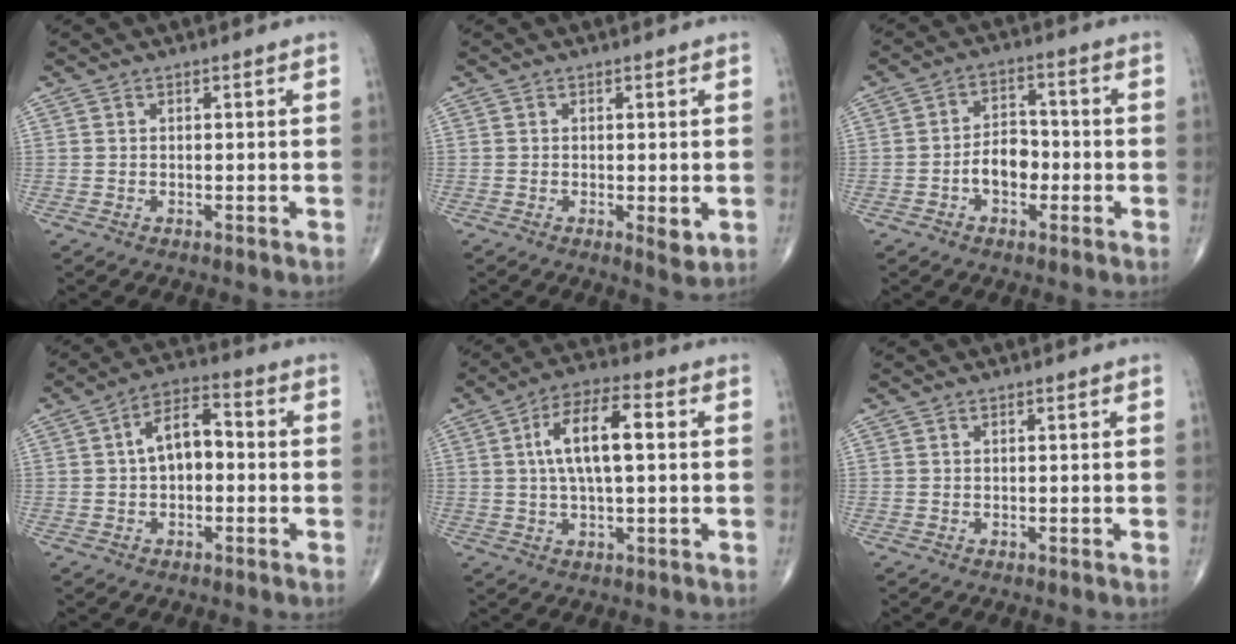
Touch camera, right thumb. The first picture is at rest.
{"total": 2.7, "force": [-0.6, 0.9, 2.5], "torque": [-0.038, -0.010, -0.011]}
{"total": 6.7, "force": [-2.0, 4.4, 4.6], "torque": [-0.055, 0.026, -0.044]}
{"total": 8.0, "force": [0.0, 4.7, 6.5], "torque": [-0.097, 0.032, -0.013]}
{"total": 11.0, "force": [1.6, 4.2, 10.1], "torque": [-0.184, 0.021, 0.023]}
{"total": 0.0}